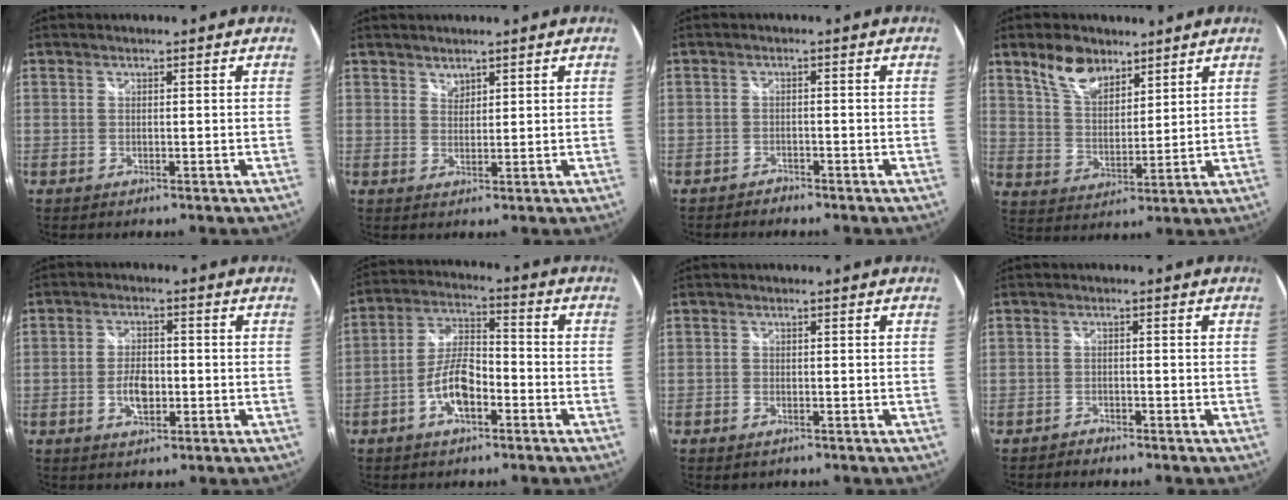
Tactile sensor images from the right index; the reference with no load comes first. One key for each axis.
{"total": 1.9, "fx": 1.6, "fy": 0.9, "fz": 0.2, "tx": 0.004, "ty": 0.002, "tz": 0.029}
{"total": 2.2, "fx": -2.1, "fy": 0.7, "fz": 0.0, "tx": -0.009, "ty": -0.005, "tz": -0.039}
{"total": 8.6, "fx": 6.1, "fy": 4.4, "fz": 4.2, "tx": -0.075, "ty": 0.011, "tz": 0.117}
{"total": 5.4, "fx": -1.4, "fy": 2.9, "fz": 4.3, "tx": -0.086, "ty": 0.001, "tz": -0.024}
{"total": 8.7, "fx": -4.0, "fy": 3.6, "fz": 6.8, "tx": -0.144, "ty": 0.013, "tz": -0.071}
{"total": 1.4, "fx": -1.0, "fy": 1.0, "fz": 0.3, "tx": -0.009, "ty": -0.004, "tz": -0.017}
{"total": 2.2, "fx": -2.1, "fy": 0.6, "fz": 0.1, "tx": -0.011, "ty": -0.005, "tz": -0.039}